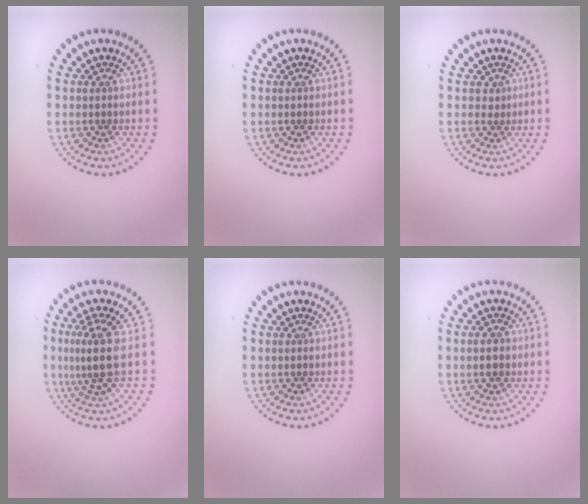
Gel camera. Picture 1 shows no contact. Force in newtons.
{"total": 0.0}
{"total": 0.6, "press": 0.3, "slide": 0.5}
{"total": 3.4, "press": 2.6, "slide": 2.1}
{"total": 0.0}
{"total": 2.2, "press": 2.2, "slide": 0.2}